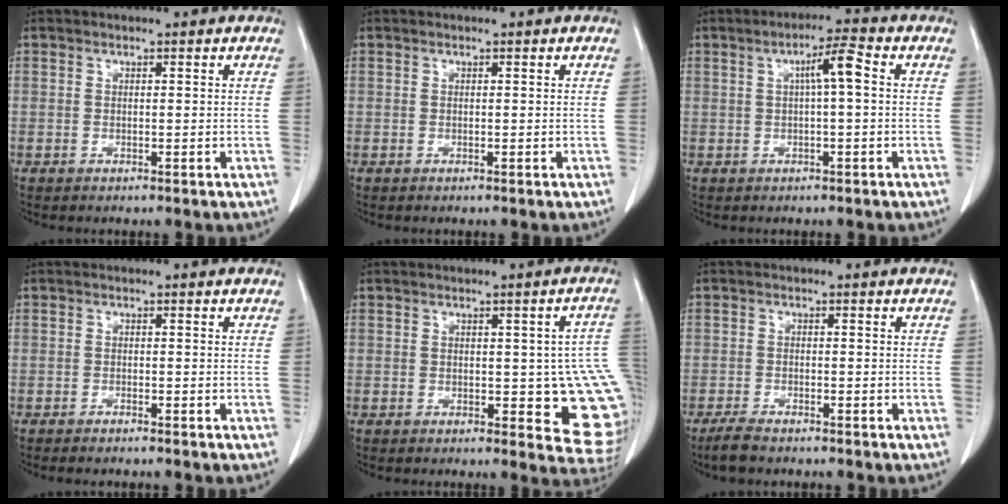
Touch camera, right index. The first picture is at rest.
{"total": 0.0}
{"total": 4.4, "force": [0.7, 0.3, 4.3], "torque": [-0.073, 0.013, 0.010]}
{"total": 1.2, "force": [-1.1, 0.0, 0.5], "torque": [-0.006, -0.002, -0.017]}
{"total": 11.2, "force": [-0.9, 4.2, 10.4], "torque": [-0.110, 0.006, -0.005]}
{"total": 2.9, "force": [-2.4, 0.8, 1.4], "torque": [-0.036, -0.005, -0.042]}